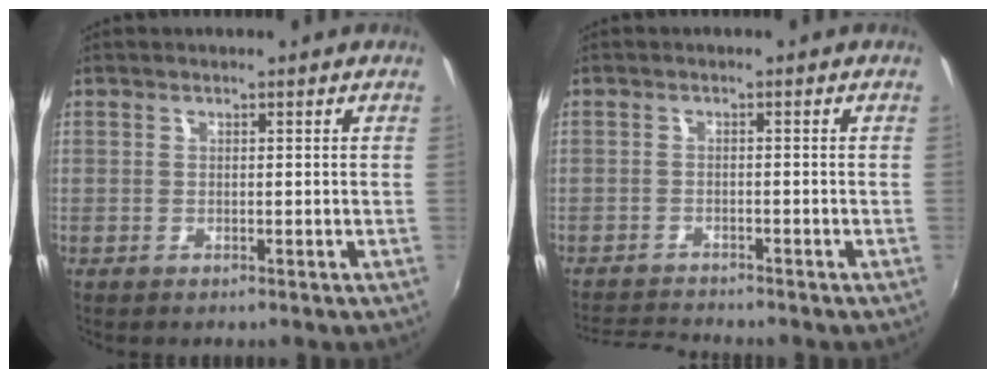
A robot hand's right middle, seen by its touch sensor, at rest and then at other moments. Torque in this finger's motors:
{"motor_torque": [-0.32, -0.30, -0.02, 0.01]}